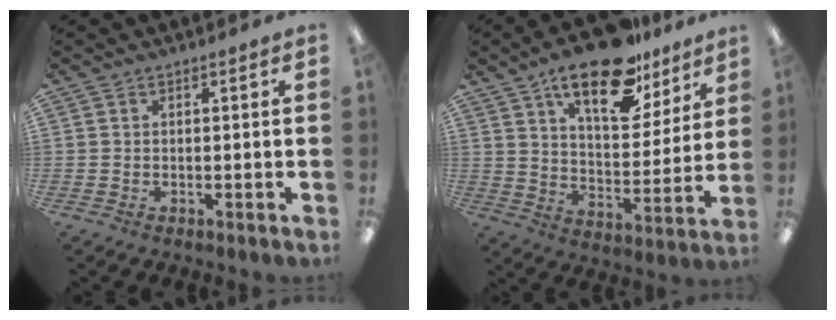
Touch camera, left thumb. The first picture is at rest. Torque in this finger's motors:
{"motor_torque": [0.41, 0.55, 1.44, -1.33, 0.12]}